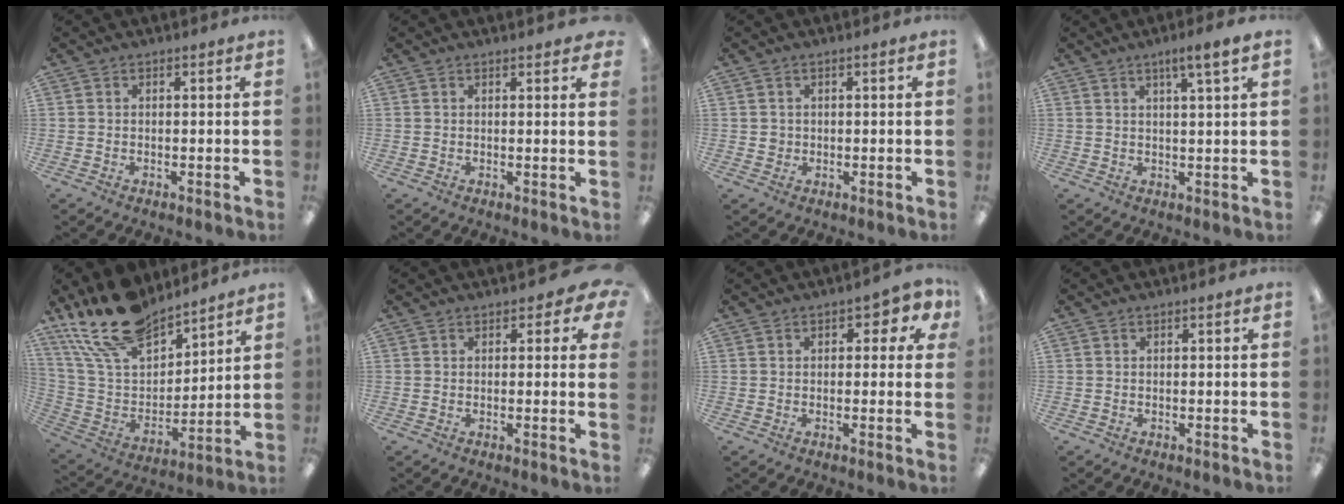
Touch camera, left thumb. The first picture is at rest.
{"total": 1.1, "force": [1.0, 0.2, 0.4], "torque": [-0.001, -0.004, 0.016]}
{"total": 1.5, "force": [0.3, 1.4, 0.4], "torque": [-0.010, 0.005, 0.004]}
{"total": 4.1, "force": [2.7, -0.1, 3.1], "torque": [-0.050, -0.007, 0.040]}
{"total": 21.1, "force": [16.1, 9.8, 9.6], "torque": [-0.199, -0.088, 0.296]}
{"total": 3.0, "force": [1.4, 1.5, 2.2], "torque": [-0.028, -0.001, 0.023]}
{"total": 3.9, "force": [1.4, 2.1, 2.9], "torque": [-0.034, 0.001, 0.020]}
{"total": 0.0}